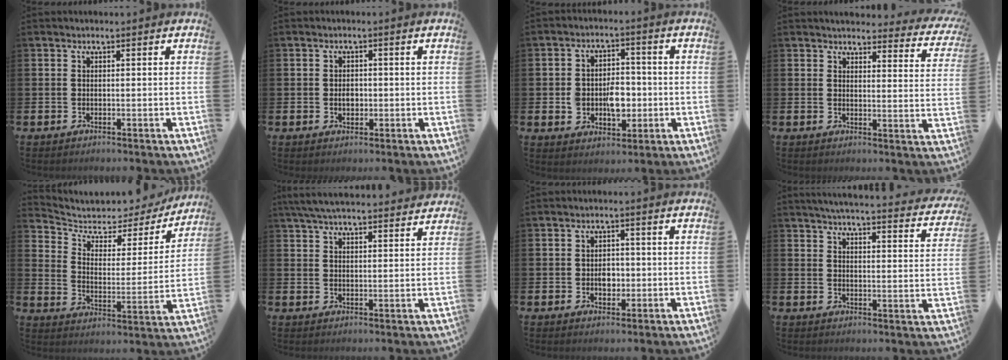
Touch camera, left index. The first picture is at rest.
{"total": 2.0, "force": [-0.3, 1.4, 1.4], "torque": [-0.007, -0.002, -0.011]}
{"total": 5.5, "force": [-1.1, 4.0, 3.6], "torque": [-0.061, 0.008, -0.025]}
{"total": 3.5, "force": [3.3, 0.8, 0.4], "torque": [-0.011, -0.029, 0.053]}
{"total": 5.3, "force": [4.4, 2.7, 1.4], "torque": [-0.060, -0.037, 0.067]}
{"total": 5.9, "force": [5.6, 0.7, 1.7], "torque": [-0.054, -0.017, 0.105]}
{"total": 2.6, "force": [-0.3, 1.9, 1.6], "torque": [-0.013, -0.003, -0.012]}
{"total": 4.6, "force": [4.4, 0.1, 1.2], "torque": [-0.035, -0.038, 0.073]}